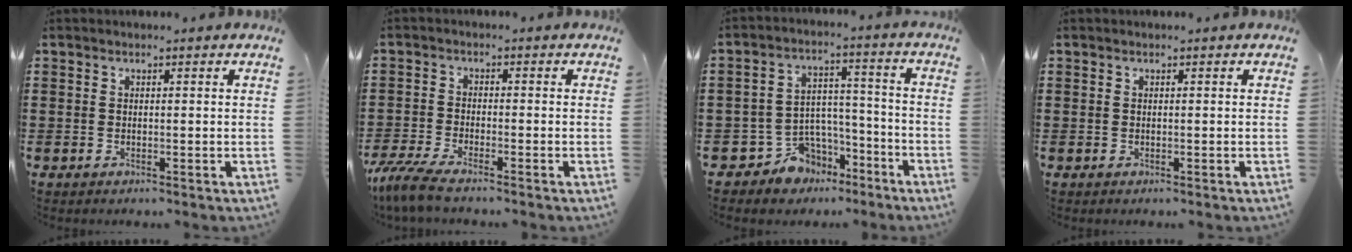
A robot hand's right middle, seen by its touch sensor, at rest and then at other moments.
{"total": 4.3, "force": [-3.7, 0.2, 2.3], "torque": [-0.075, -0.021, -0.079]}
{"total": 6.3, "force": [-4.7, 4.2, 0.3], "torque": [-0.033, 0.009, -0.091]}
{"total": 0.0}